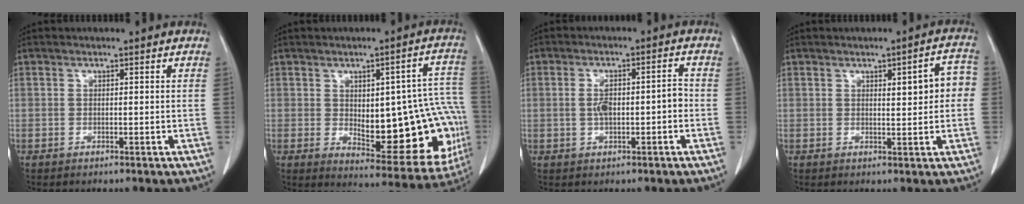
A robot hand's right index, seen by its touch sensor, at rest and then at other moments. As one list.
[{"total": 20.1, "force": [-2.1, 7.2, 18.7], "torque": [-0.168, 0.026, 0.003]}, {"total": 5.1, "force": [-0.8, 1.7, 4.8], "torque": [-0.090, 0.017, -0.009]}, {"total": 5.4, "force": [0.8, 1.5, 5.1], "torque": [-0.061, 0.016, 0.009]}]